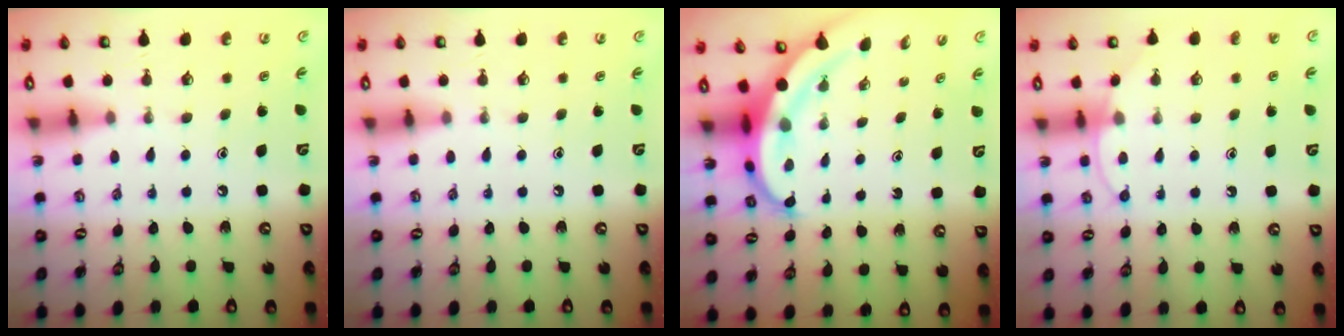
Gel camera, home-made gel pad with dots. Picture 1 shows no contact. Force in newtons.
{"total": 0.0}
{"total": 5.7, "press": 5.5, "slide": 1.6}
{"total": 5.6, "press": 5.6, "slide": 0.7}